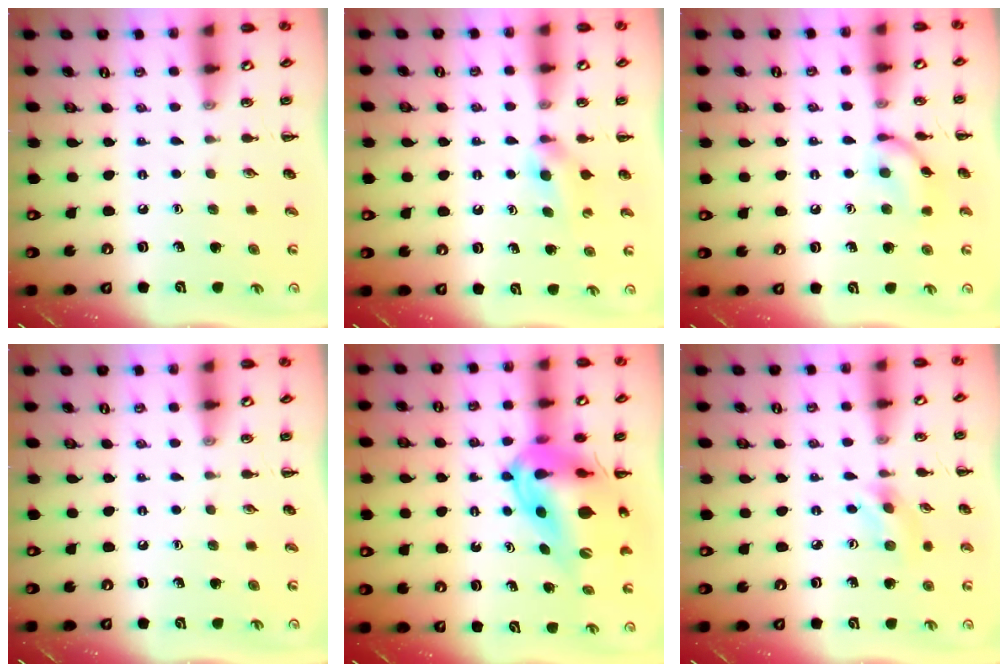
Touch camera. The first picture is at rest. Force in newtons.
{"total": 4.7, "press": 4.4, "slide": 1.6}
{"total": 9.9, "press": 9.9, "slide": 0.5}
{"total": 0.0}
{"total": 16.8, "press": 15.9, "slide": 5.3}
{"total": 2.8, "press": 2.7, "slide": 0.9}